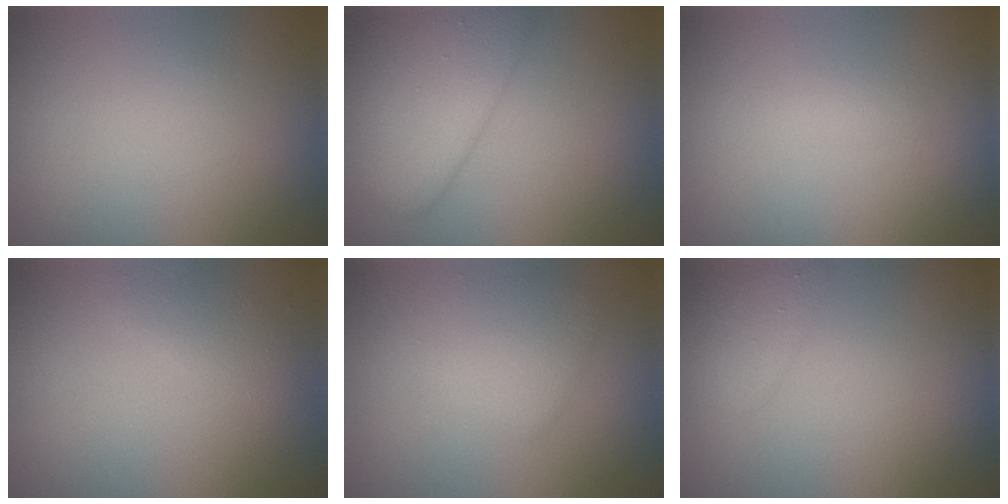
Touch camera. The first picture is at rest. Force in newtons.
{"total": 5.4, "press": 5.4, "slide": 0.2}
{"total": 0.8, "press": 0.8, "slide": 0.0}
{"total": 1.3, "press": 1.3, "slide": 0.0}
{"total": 2.8, "press": 2.8, "slide": 0.2}
{"total": 2.2, "press": 2.2, "slide": 0.1}